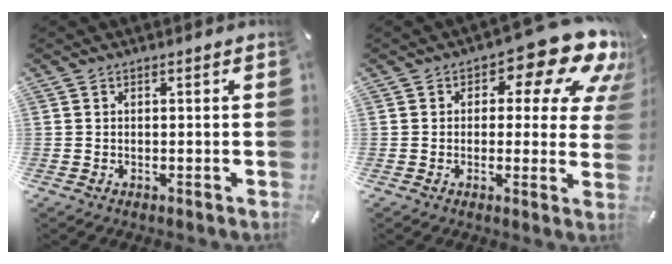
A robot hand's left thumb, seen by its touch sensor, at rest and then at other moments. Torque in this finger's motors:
{"motor_torque": [0.80, 0.19, 0.68, 0.14, 0.23]}